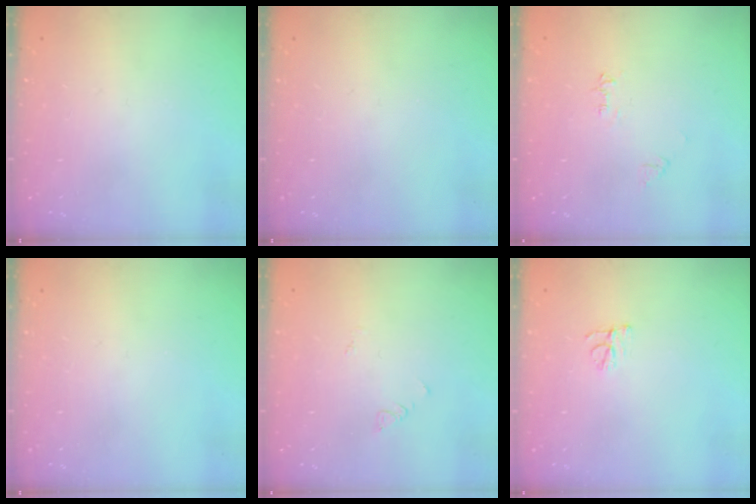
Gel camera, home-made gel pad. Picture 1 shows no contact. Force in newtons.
{"total": 0.0}
{"total": 5.3, "press": 5.3, "slide": 0.6}
{"total": 0.0}
{"total": 1.9, "press": 1.9, "slide": 0.4}
{"total": 5.6, "press": 5.5, "slide": 0.6}